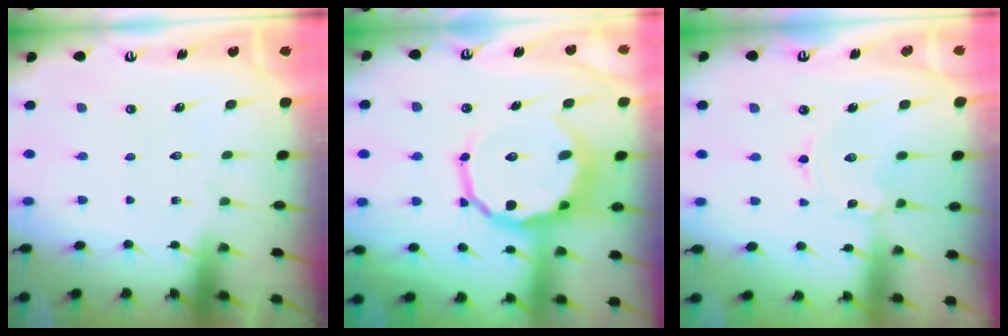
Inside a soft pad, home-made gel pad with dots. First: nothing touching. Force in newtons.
{"total": 13.5, "press": 13.0, "slide": 3.8}
{"total": 1.6, "press": 1.6, "slide": 0.2}